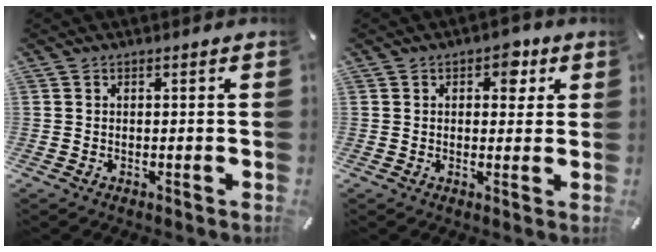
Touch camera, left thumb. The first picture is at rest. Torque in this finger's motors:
{"motor_torque": [-0.04, -0.24, 0.02, 0.02, -0.05]}